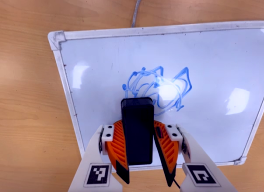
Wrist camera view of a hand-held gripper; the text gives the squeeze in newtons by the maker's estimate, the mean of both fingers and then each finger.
{"total": 12.2, "left": 13.0, "right": 11.3}